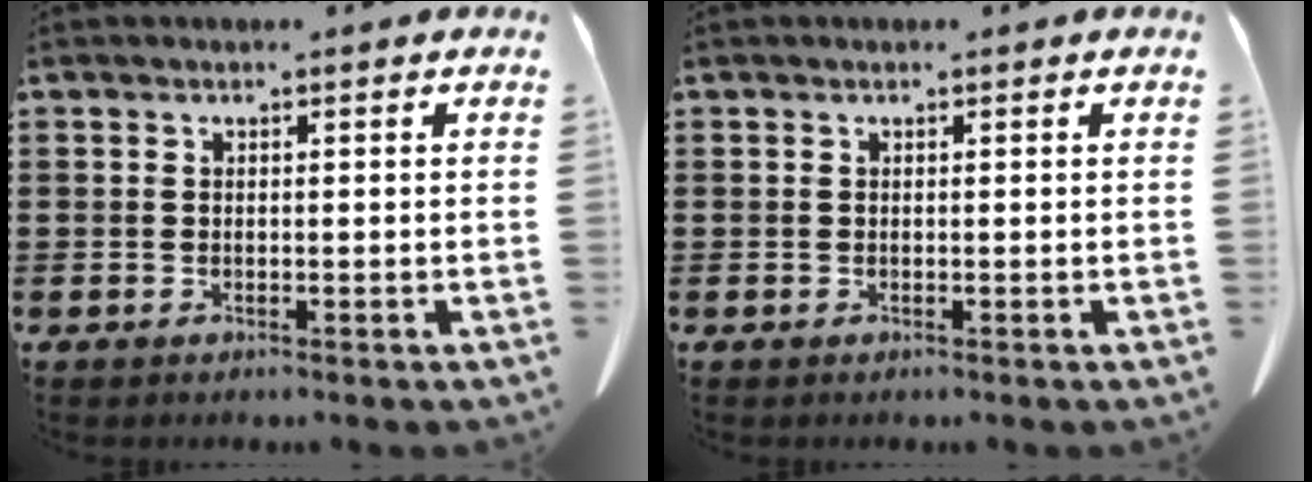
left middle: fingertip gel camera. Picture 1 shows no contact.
{"total": 0.0}